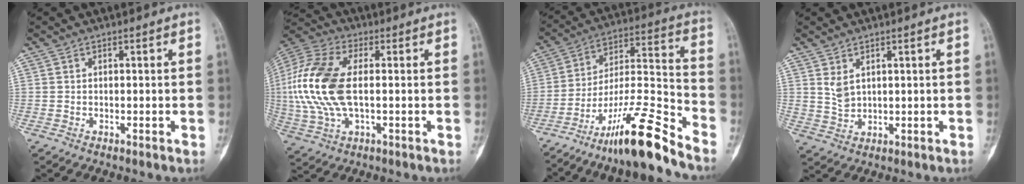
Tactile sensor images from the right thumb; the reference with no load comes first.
{"total": 17.3, "force": [0.3, 9.1, 14.8], "torque": [-0.340, 0.011, 0.005]}
{"total": 18.1, "force": [-13.5, 1.9, 11.9], "torque": [-0.213, 0.093, -0.231]}
{"total": 3.3, "force": [1.4, 1.9, 2.2], "torque": [-0.040, -0.011, 0.037]}